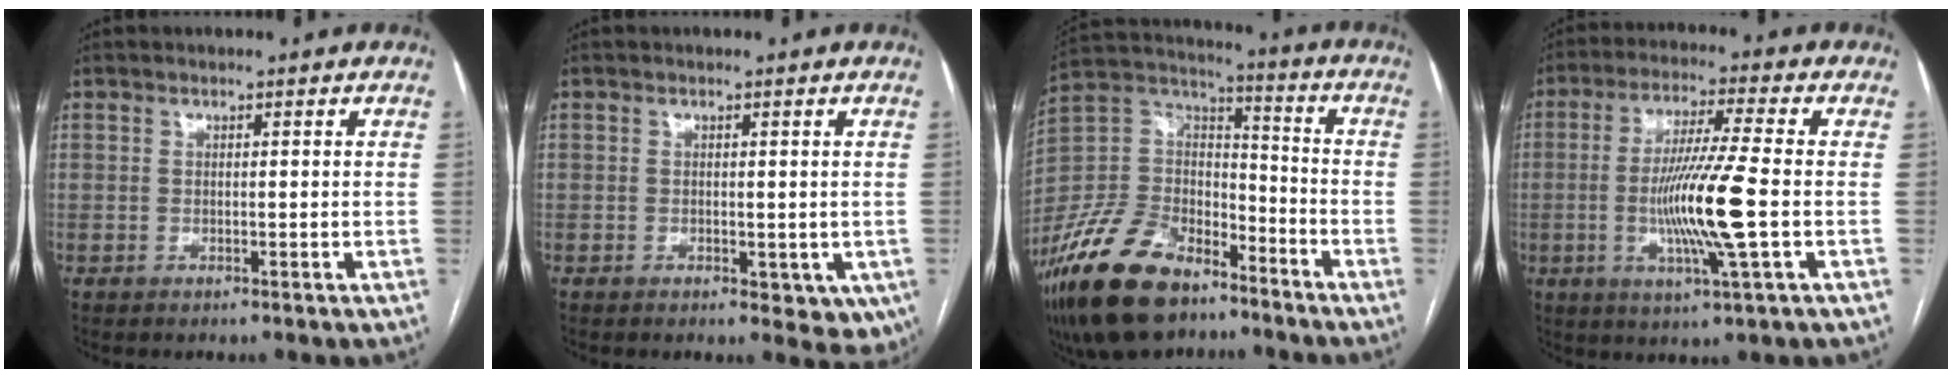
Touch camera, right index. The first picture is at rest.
{"total": 6.2, "force": [-2.1, 3.9, 4.3], "torque": [-0.028, -0.003, -0.027]}
{"total": 21.5, "force": [-14.9, 10.1, 11.7], "torque": [-0.275, 0.005, -0.276]}
{"total": 12.0, "force": [-1.9, -0.6, 11.9], "torque": [-0.232, -0.012, -0.040]}